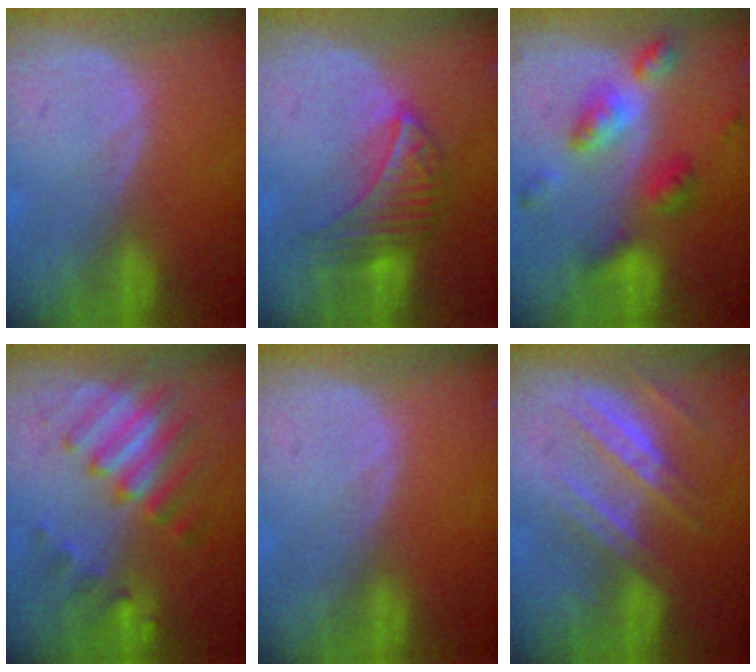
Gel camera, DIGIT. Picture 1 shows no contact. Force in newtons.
{"total": 6.5, "press": 6.5, "slide": 0.9}
{"total": 7.2, "press": 7.2, "slide": 0.6}
{"total": 7.7, "press": 7.6, "slide": 1.3}
{"total": 0.0}
{"total": 7.4, "press": 6.8, "slide": 3.0}